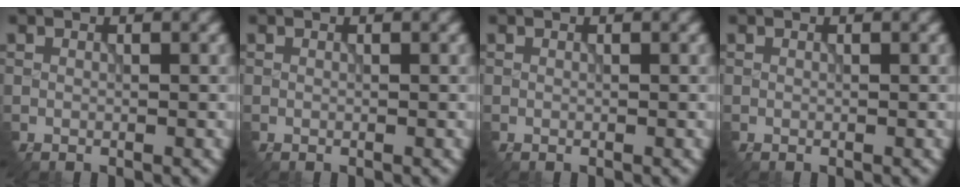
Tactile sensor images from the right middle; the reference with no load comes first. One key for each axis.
{"total": 0.0}
{"total": 0.0}
{"total": 0.0}